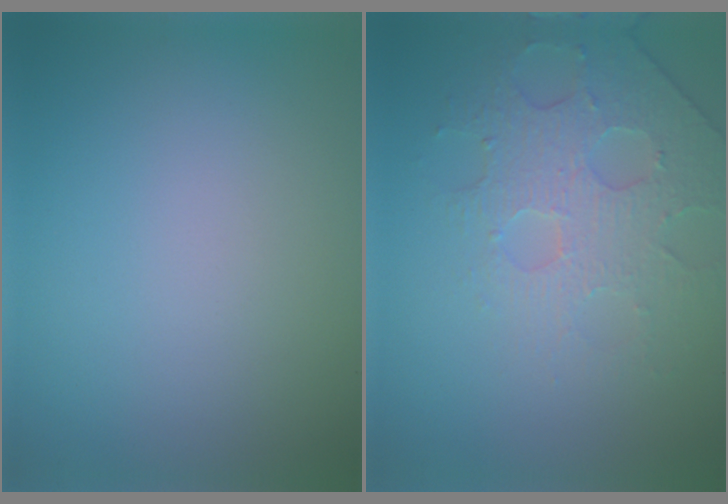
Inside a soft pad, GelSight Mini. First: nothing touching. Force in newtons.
{"total": 3.8, "press": 3.6, "slide": 1.3}